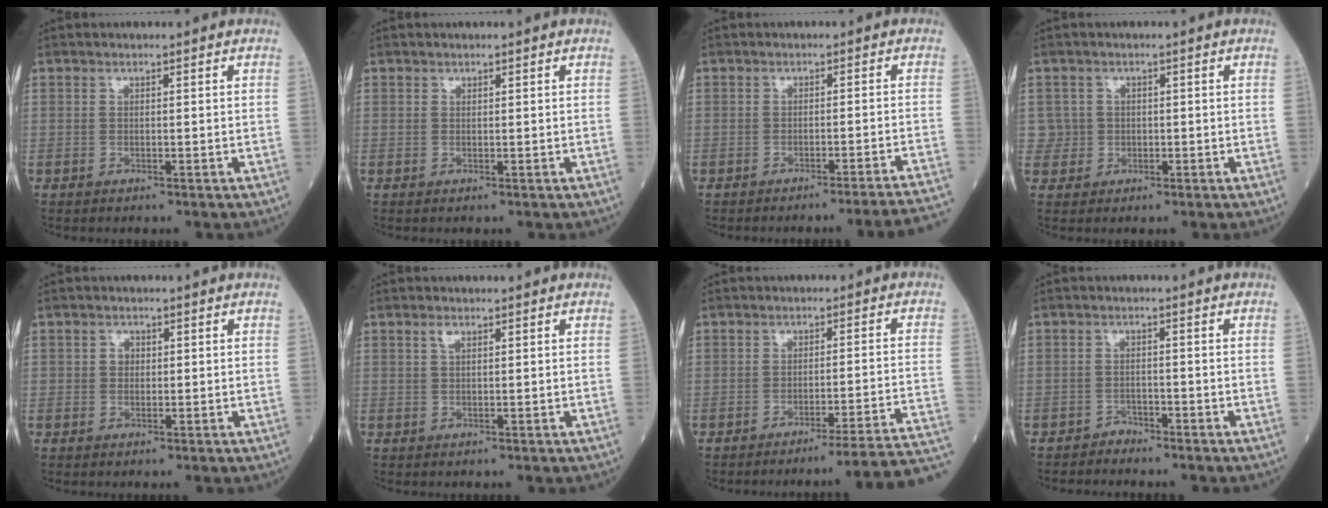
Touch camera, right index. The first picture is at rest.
{"total": 0.0}
{"total": 10.5, "force": [-9.7, -2.6, 2.8], "torque": [-0.005, -0.020, -0.116]}
{"total": 2.4, "force": [0.1, 2.4, -0.4], "torque": [0.019, 0.007, -0.002]}
{"total": 1.4, "force": [0.2, 1.2, 0.7], "torque": [-0.010, 0.003, 0.002]}
{"total": 1.2, "force": [0.7, 0.5, 0.9], "torque": [-0.019, 0.004, 0.013]}
{"total": 12.4, "force": [-10.8, -2.5, 5.5], "torque": [-0.019, -0.001, -0.134]}
{"total": 1.5, "force": [-1.4, 0.3, -0.3], "torque": [0.010, 0.000, -0.025]}